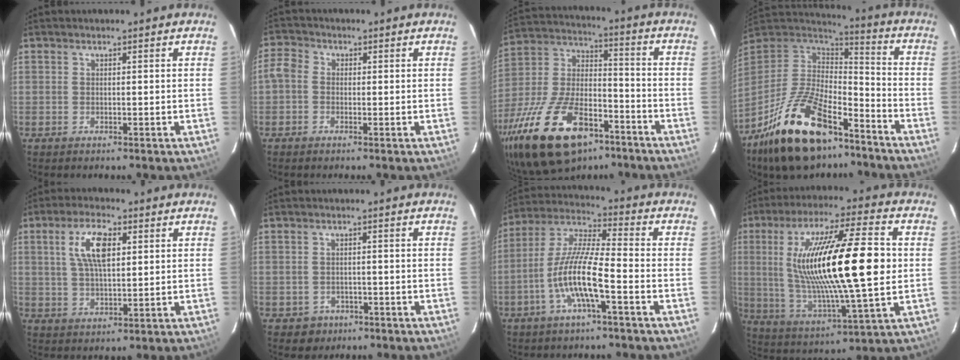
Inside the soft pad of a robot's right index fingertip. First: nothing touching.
{"total": 3.6, "force": [-1.0, 3.1, 1.5], "torque": [-0.032, 0.009, -0.029]}
{"total": 27.0, "force": [-15.6, 13.1, 17.7], "torque": [-0.364, -0.014, -0.259]}
{"total": 24.6, "force": [-16.2, 10.8, 15.1], "torque": [-0.302, -0.015, -0.267]}
{"total": 8.6, "force": [2.8, 3.4, 7.4], "torque": [-0.141, 0.010, 0.055]}
{"total": 3.6, "force": [-1.6, 3.2, 0.3], "torque": [-0.019, 0.007, -0.015]}
{"total": 11.7, "force": [-4.6, 1.6, 10.6], "torque": [-0.218, 0.000, -0.090]}
{"total": 23.8, "force": [2.5, 3.9, 23.3], "torque": [-0.425, -0.001, 0.056]}